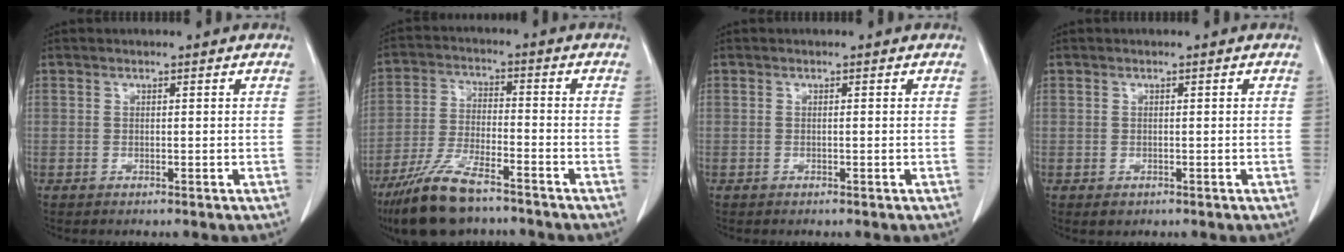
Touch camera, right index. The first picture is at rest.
{"total": 11.7, "force": [-8.7, 2.7, 7.3], "torque": [-0.150, -0.025, -0.161]}
{"total": 0.0}
{"total": 1.0, "force": [-0.4, 0.8, 0.4], "torque": [-0.007, 0.001, 0.000]}